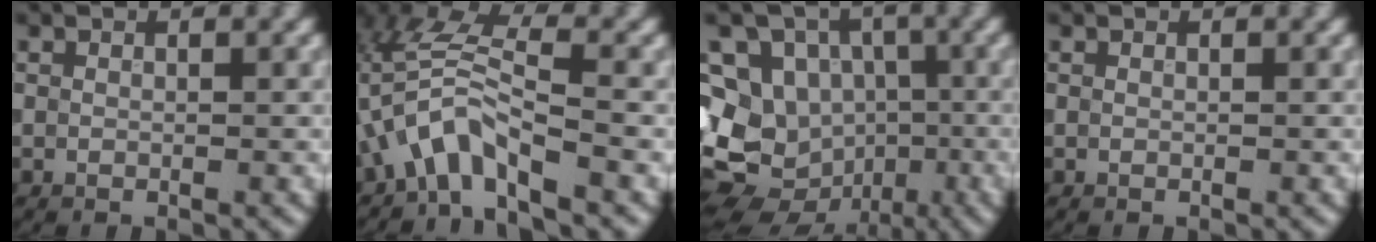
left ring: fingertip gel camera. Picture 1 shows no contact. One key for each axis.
{"total": 5.2, "fx": -2.6, "fy": 1.7, "fz": 4.2, "tx": -0.085, "ty": 0.013, "tz": -0.054}
{"total": 15.2, "fx": -3.9, "fy": 13.5, "fz": 5.9, "tx": -0.141, "ty": 0.011, "tz": -0.080}
{"total": 0.0}